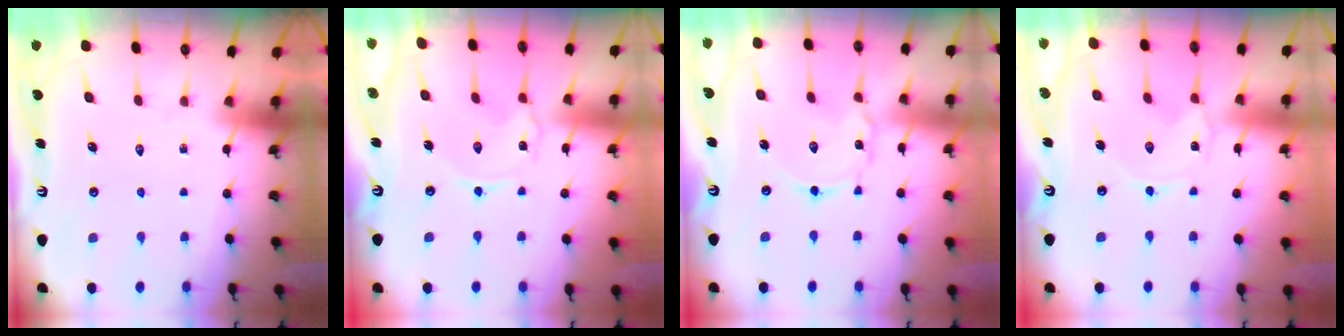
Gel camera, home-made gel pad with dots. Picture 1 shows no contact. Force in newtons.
{"total": 0.8, "press": 0.8, "slide": 0.1}
{"total": 2.2, "press": 2.2, "slide": 0.3}
{"total": 0.0}